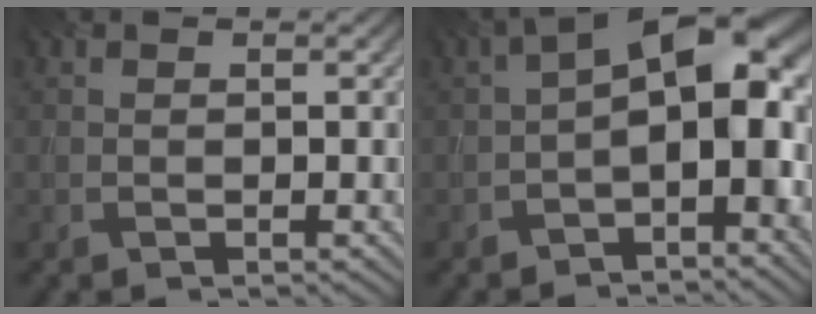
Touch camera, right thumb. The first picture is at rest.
{"total": 11.8, "force": [-0.8, 5.5, 10.4], "torque": [-0.147, 0.021, -0.026]}